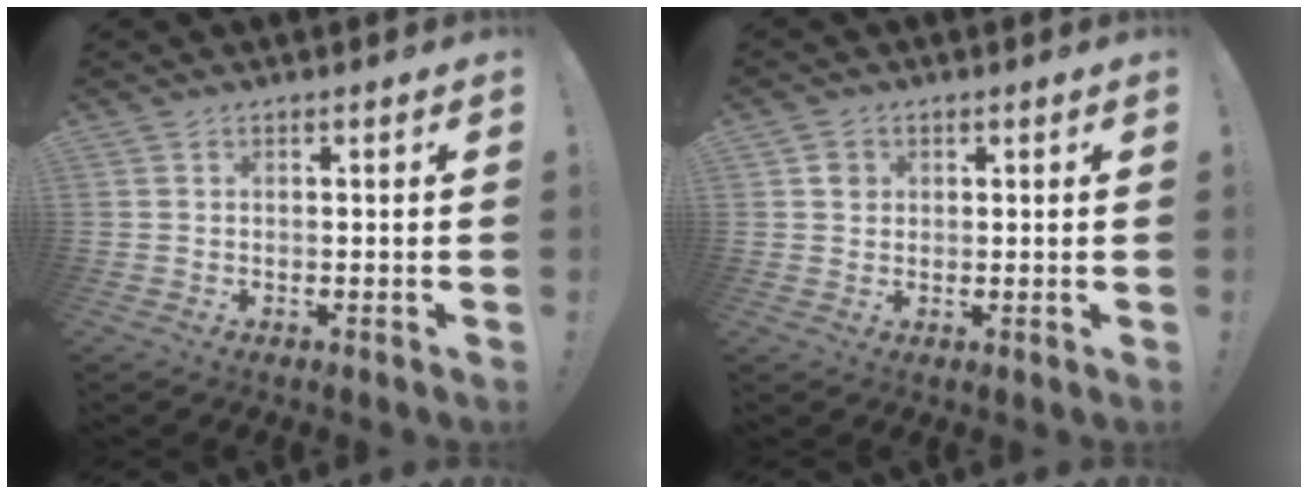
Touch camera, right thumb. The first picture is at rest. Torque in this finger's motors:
{"motor_torque": [0.04, 0.03, 0.07, -0.51, 0.00]}